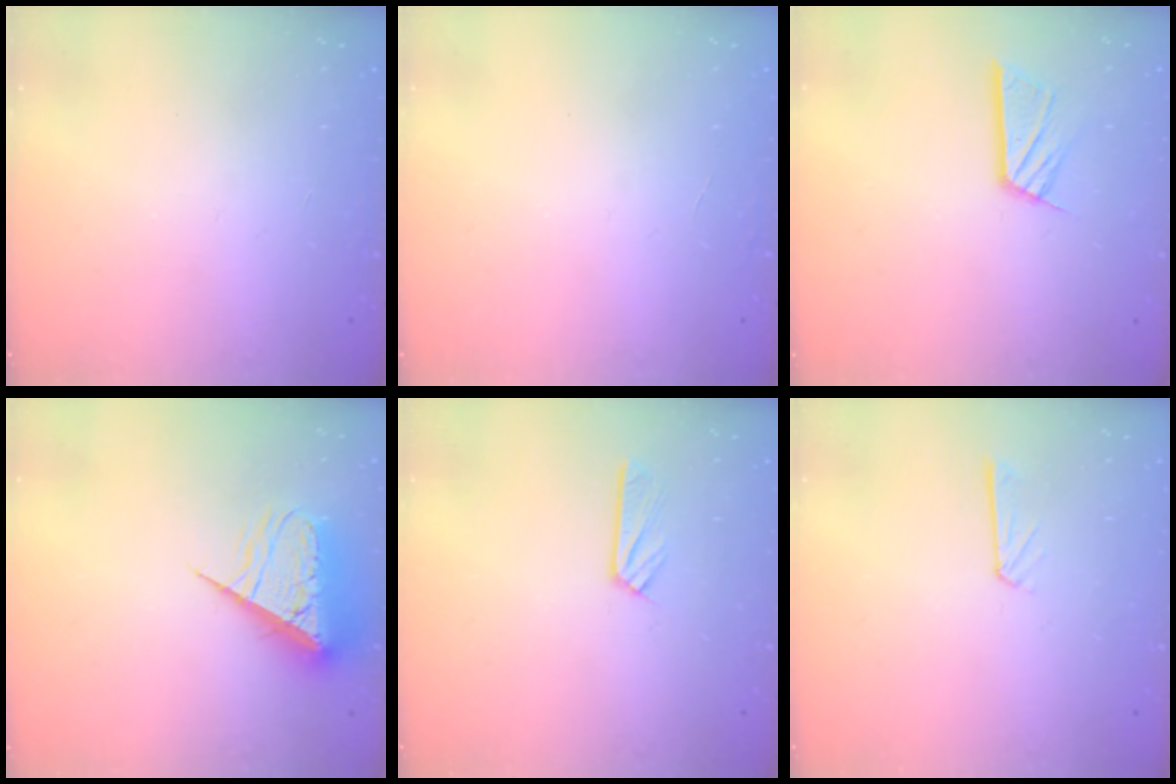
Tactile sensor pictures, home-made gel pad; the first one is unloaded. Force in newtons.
{"total": 0.0}
{"total": 10.3, "press": 10.3, "slide": 0.9}
{"total": 9.9, "press": 9.8, "slide": 0.7}
{"total": 4.6, "press": 4.6, "slide": 0.2}
{"total": 4.2, "press": 4.2, "slide": 0.3}